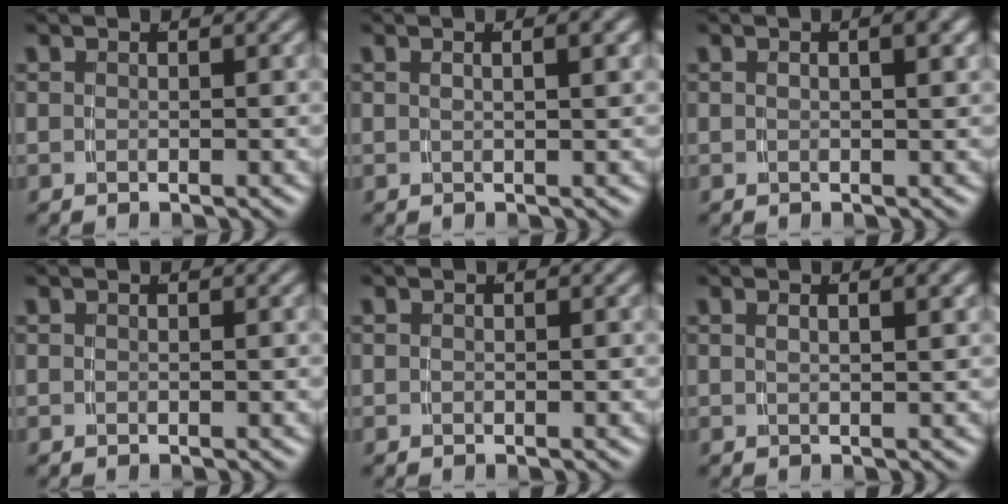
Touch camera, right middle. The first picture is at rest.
{"total": 1.4, "force": [0.2, -0.7, 1.2], "torque": [-0.012, 0.004, 0.009]}
{"total": 1.4, "force": [0.2, -0.5, 1.3], "torque": [-0.015, 0.003, 0.008]}
{"total": 0.0}
{"total": 0.0}
{"total": 1.3, "force": [0.4, -0.7, 1.1], "torque": [-0.011, 0.002, 0.012]}